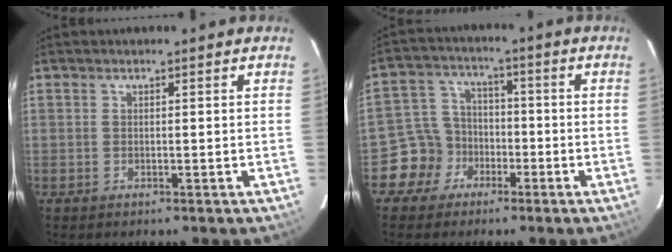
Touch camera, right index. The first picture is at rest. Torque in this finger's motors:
{"motor_torque": [0.10, -0.06, -0.67, -0.21]}